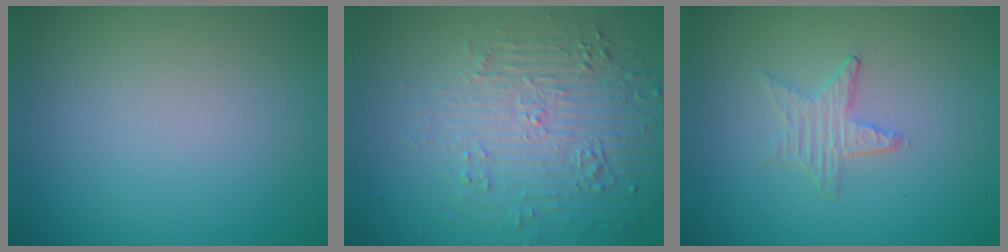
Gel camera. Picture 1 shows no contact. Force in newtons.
{"total": 5.9, "press": 3.6, "slide": 4.7}
{"total": 0.9, "press": 0.9, "slide": 0.2}